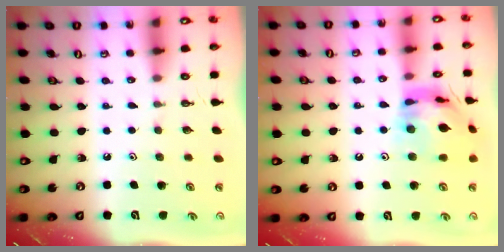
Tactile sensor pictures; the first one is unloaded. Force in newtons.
{"total": 14.5, "press": 14.4, "slide": 1.6}